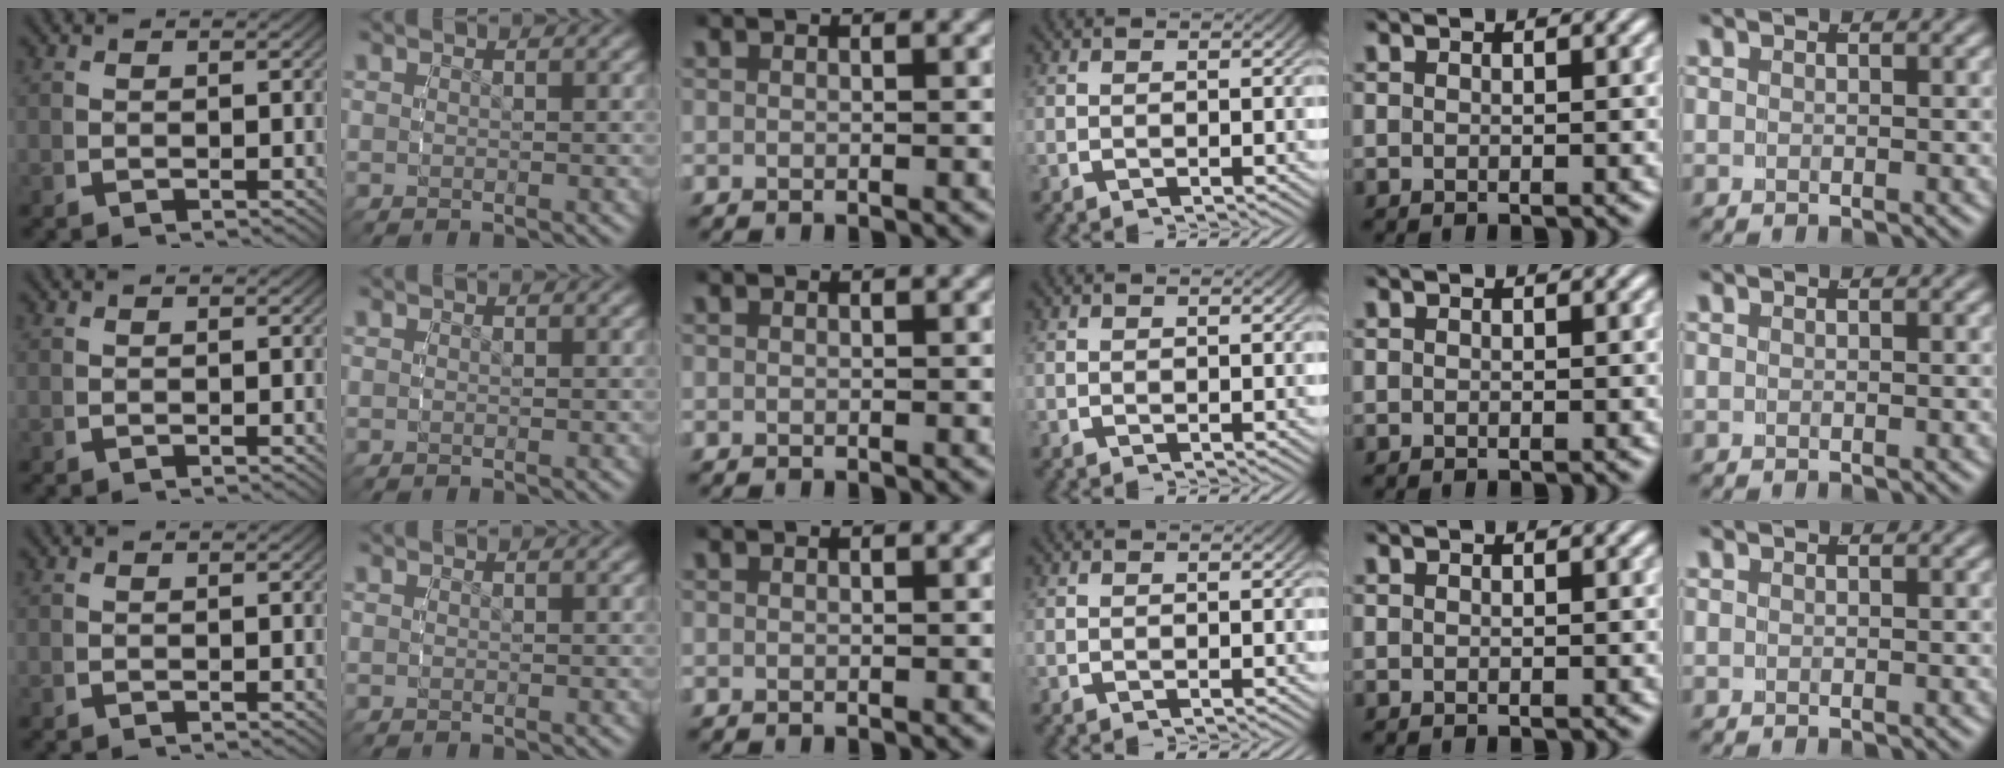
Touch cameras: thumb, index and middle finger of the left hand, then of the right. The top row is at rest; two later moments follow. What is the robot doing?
{"motion": "reach", "object": "photo album"}